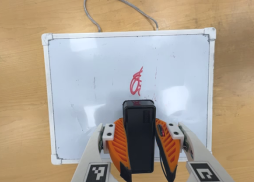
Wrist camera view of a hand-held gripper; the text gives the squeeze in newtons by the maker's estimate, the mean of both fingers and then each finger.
{"total": 6.2, "left": 5.2, "right": 7.1}